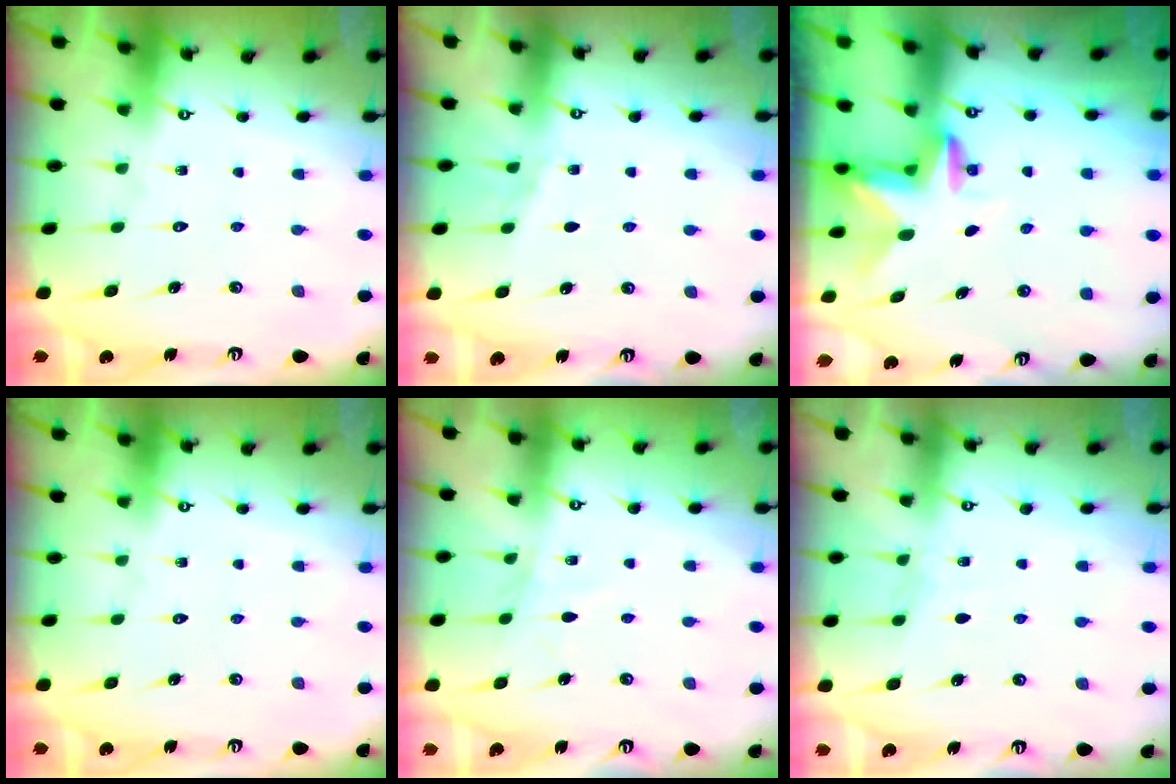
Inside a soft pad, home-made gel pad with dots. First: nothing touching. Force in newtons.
{"total": 4.0, "press": 3.3, "slide": 2.3}
{"total": 3.0, "press": 3.0, "slide": 0.3}
{"total": 0.0}
{"total": 2.6, "press": 2.6, "slide": 0.3}
{"total": 2.6, "press": 2.6, "slide": 0.4}